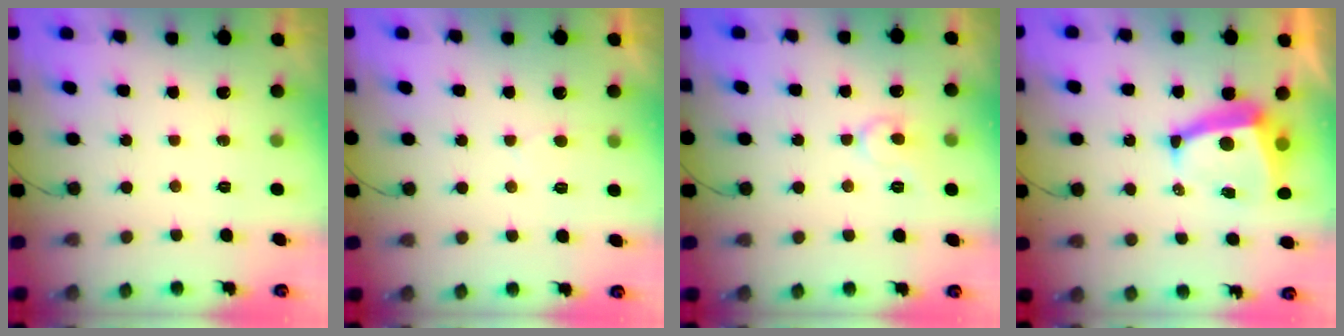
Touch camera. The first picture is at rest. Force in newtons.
{"total": 2.3, "press": 2.3, "slide": 0.2}
{"total": 7.7, "press": 7.7, "slide": 0.7}
{"total": 8.8, "press": 8.7, "slide": 1.1}